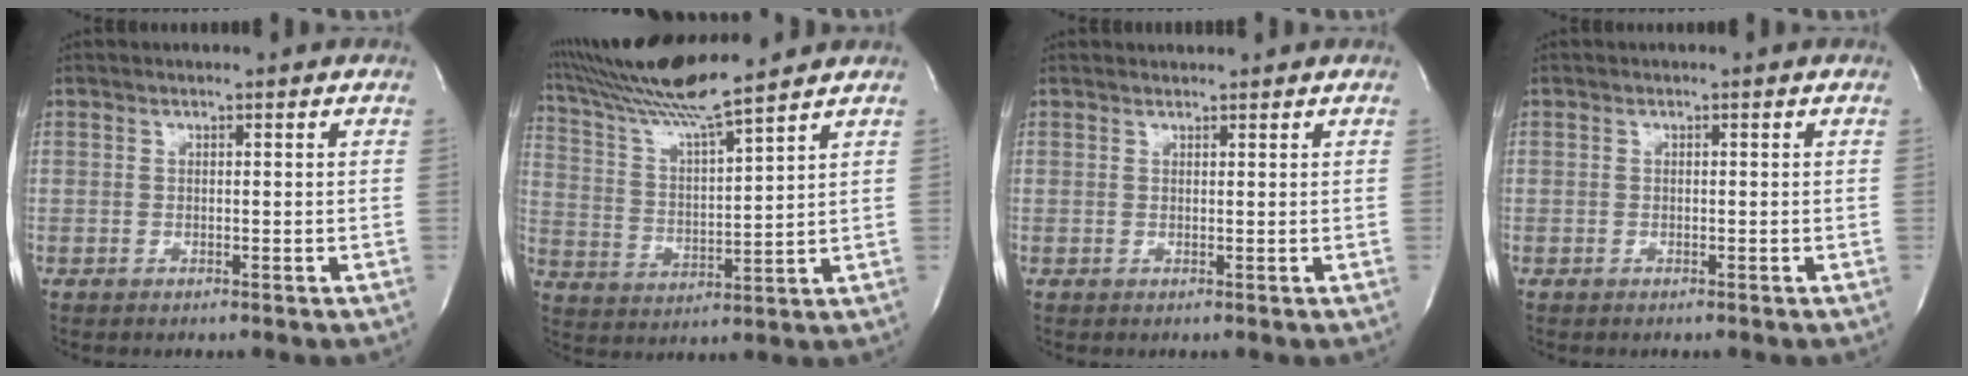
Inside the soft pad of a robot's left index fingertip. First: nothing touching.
{"total": 13.1, "force": [11.7, -1.7, 5.8], "torque": [-0.118, 0.005, 0.217]}
{"total": 1.1, "force": [1.0, 0.1, 0.0], "torque": [-0.006, 0.009, 0.019]}
{"total": 0.0}